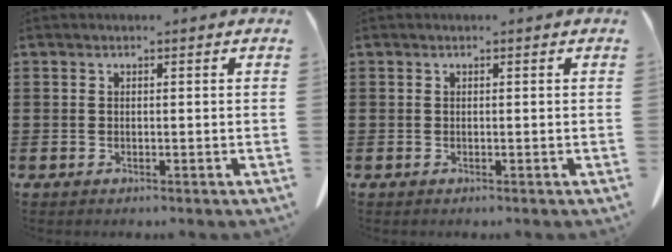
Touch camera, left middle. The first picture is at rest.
{"total": 0.0}